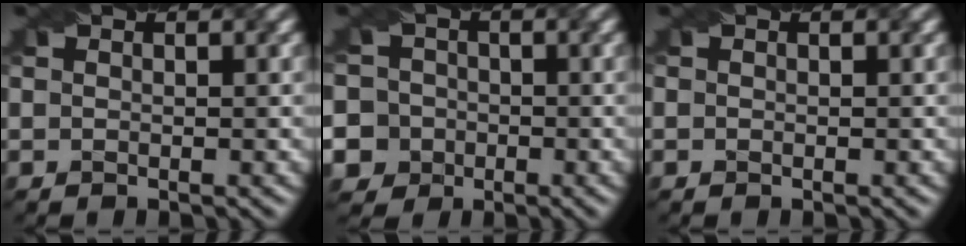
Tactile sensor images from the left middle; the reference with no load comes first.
{"total": 8.1, "force": [-1.9, 7.6, 2.0], "torque": [-0.041, 0.019, -0.059]}
{"total": 0.0}